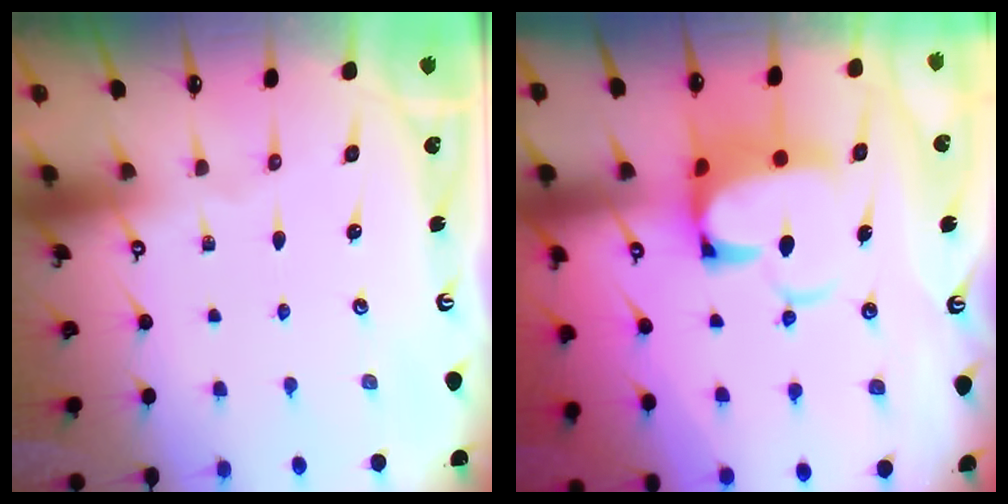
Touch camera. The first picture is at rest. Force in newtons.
{"total": 5.7, "press": 5.5, "slide": 1.4}